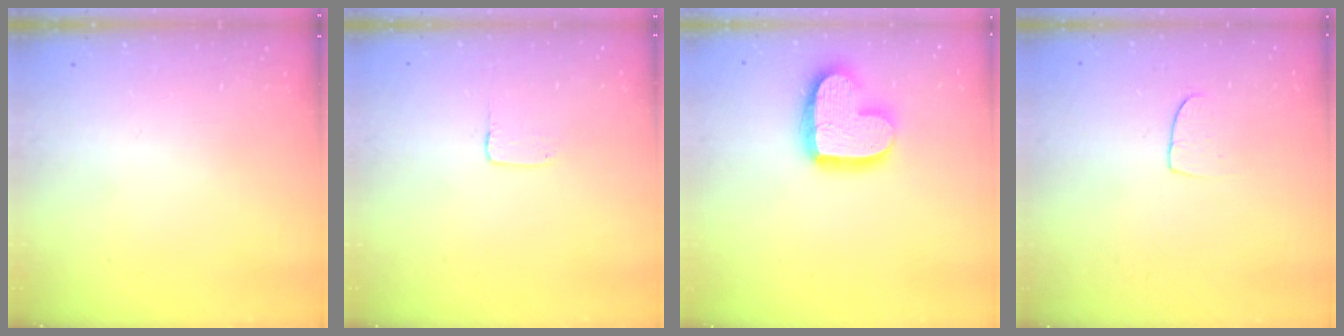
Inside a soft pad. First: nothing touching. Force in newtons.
{"total": 2.0, "press": 2.0, "slide": 0.2}
{"total": 16.4, "press": 16.4, "slide": 1.1}
{"total": 6.4, "press": 6.4, "slide": 0.5}